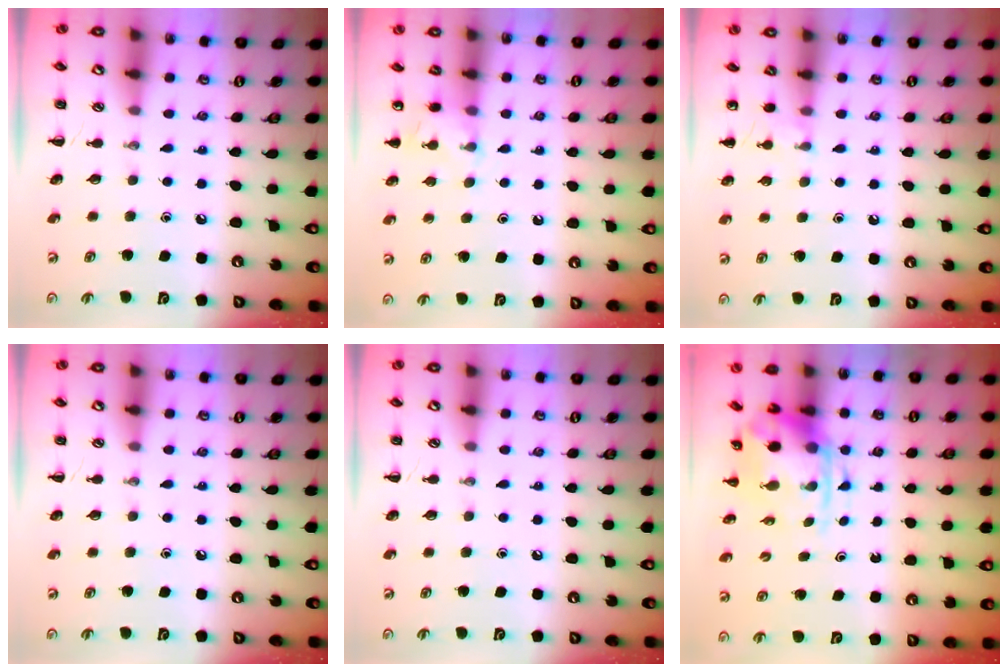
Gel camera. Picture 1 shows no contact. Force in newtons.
{"total": 5.6, "press": 5.4, "slide": 1.4}
{"total": 5.8, "press": 5.6, "slide": 1.8}
{"total": 0.0}
{"total": 0.0}
{"total": 4.0, "press": 3.8, "slide": 1.1}